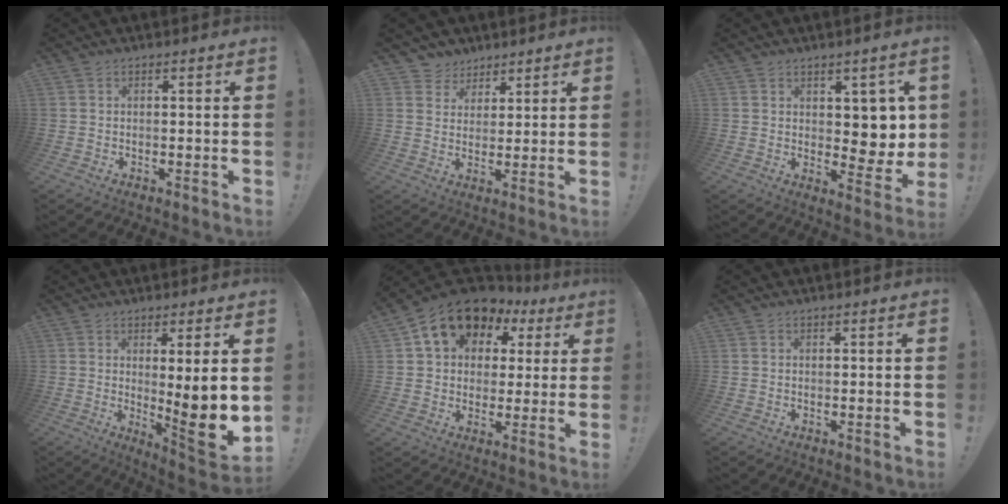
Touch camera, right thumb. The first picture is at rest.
{"total": 5.4, "force": [3.7, 4.0, 0.0], "torque": [-0.003, -0.035, 0.073]}
{"total": 7.0, "force": [3.3, 4.8, 3.8], "torque": [-0.043, -0.028, 0.068]}
{"total": 12.2, "force": [0.2, 0.3, 12.2], "torque": [-0.166, -0.027, 0.002]}
{"total": 13.8, "force": [7.5, 9.5, 6.6], "torque": [-0.106, -0.043, 0.138]}
{"total": 0.0}